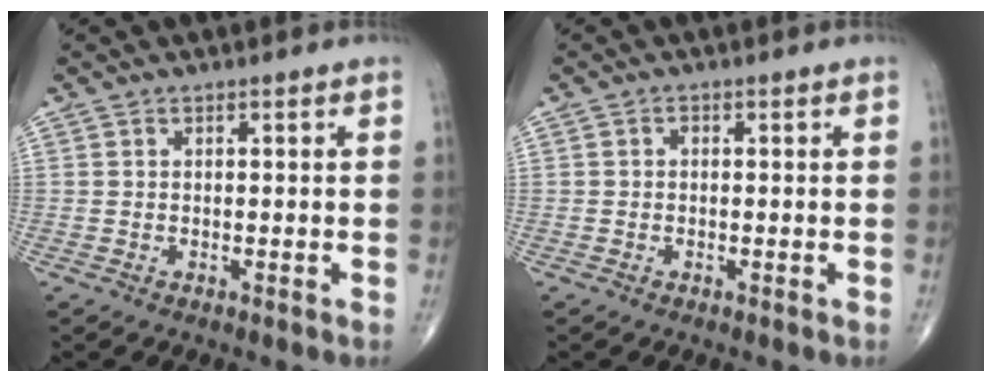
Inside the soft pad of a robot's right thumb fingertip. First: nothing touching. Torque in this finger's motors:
{"motor_torque": [0.24, 0.42, 0.21, -0.04, -0.01]}